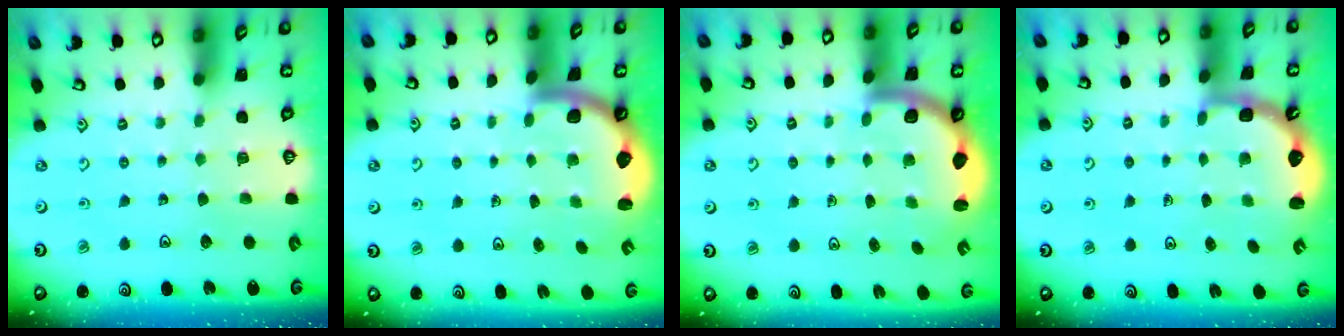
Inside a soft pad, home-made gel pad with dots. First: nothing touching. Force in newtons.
{"total": 2.2, "press": 2.2, "slide": 0.3}
{"total": 4.8, "press": 4.3, "slide": 2.1}
{"total": 2.6, "press": 2.2, "slide": 1.3}